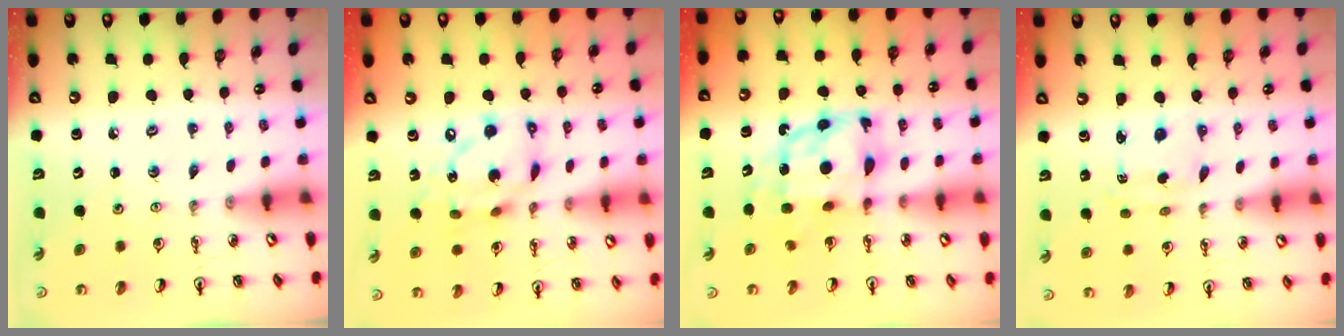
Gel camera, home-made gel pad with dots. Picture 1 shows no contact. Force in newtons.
{"total": 13.7, "press": 13.6, "slide": 1.5}
{"total": 9.8, "press": 9.8, "slide": 0.8}
{"total": 2.0, "press": 1.9, "slide": 0.5}